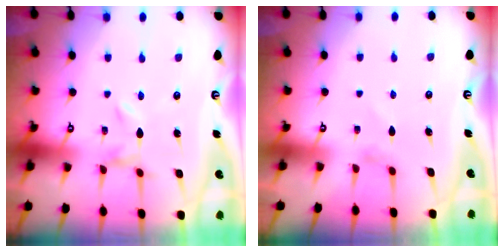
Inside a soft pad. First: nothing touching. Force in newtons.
{"total": 2.7, "press": 2.7, "slide": 0.3}